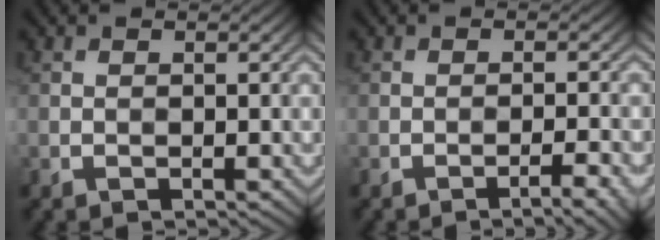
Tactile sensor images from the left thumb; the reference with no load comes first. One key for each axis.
{"total": 3.2, "fx": -2.1, "fy": 0.3, "fz": 2.5, "tx": -0.038, "ty": 0.010, "tz": -0.036}